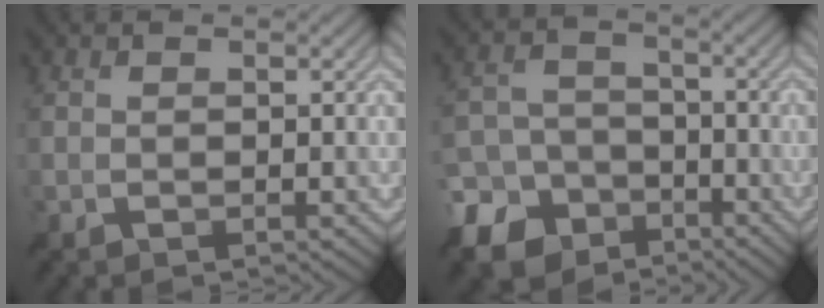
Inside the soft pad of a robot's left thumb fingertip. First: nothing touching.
{"total": 10.8, "force": [-6.8, 7.7, 3.3], "torque": [-0.092, -0.026, -0.133]}